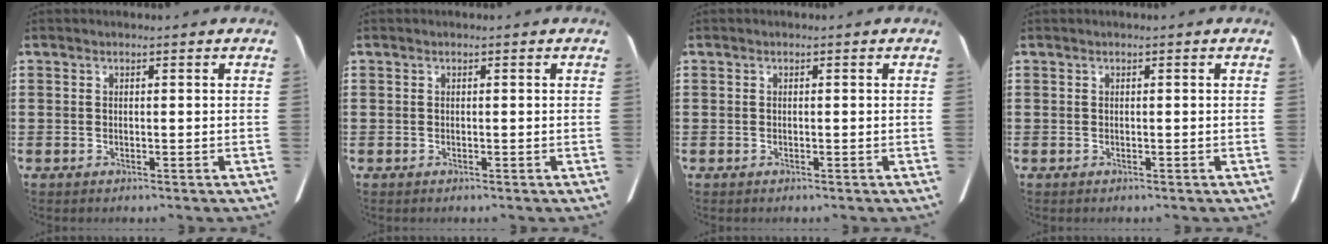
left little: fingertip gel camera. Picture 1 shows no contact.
{"total": 0.0}
{"total": 0.0}
{"total": 0.0}